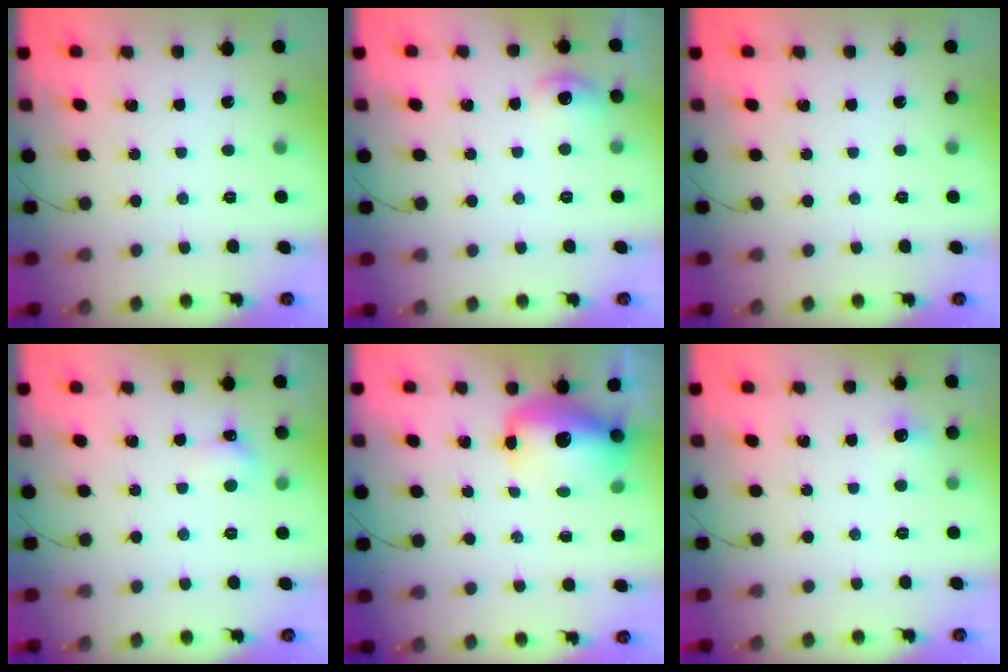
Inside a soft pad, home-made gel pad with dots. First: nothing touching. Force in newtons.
{"total": 6.3, "press": 6.1, "slide": 1.7}
{"total": 0.0}
{"total": 4.7, "press": 4.5, "slide": 1.2}
{"total": 11.9, "press": 11.5, "slide": 2.8}
{"total": 4.2, "press": 3.9, "slide": 1.7}